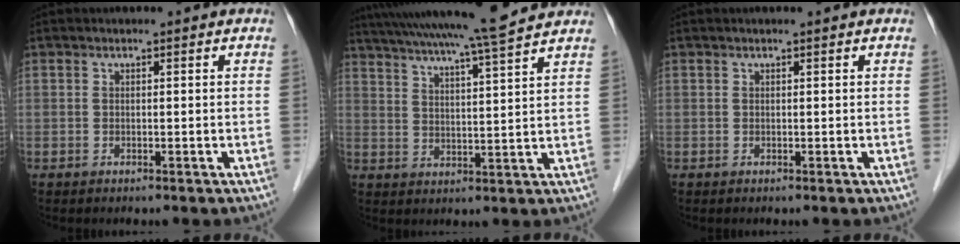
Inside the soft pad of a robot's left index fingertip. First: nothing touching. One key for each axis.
{"total": 16.5, "fx": 14.7, "fy": -1.0, "fz": 7.4, "tx": -0.134, "ty": 0.003, "tz": 0.212}
{"total": 0.5, "fx": 0.4, "fy": 0.0, "fz": 0.3, "tx": -0.004, "ty": 0.005, "tz": 0.008}